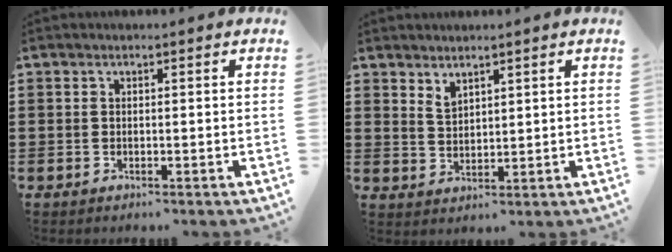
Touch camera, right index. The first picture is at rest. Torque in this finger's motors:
{"motor_torque": [-0.30, 0.68, 0.00, 0.00]}